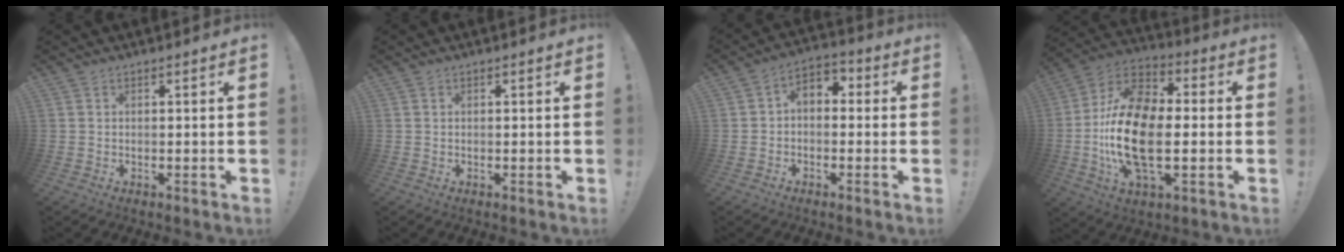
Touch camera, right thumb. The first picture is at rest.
{"total": 0.0}
{"total": 4.6, "force": [-1.2, 3.5, 2.7], "torque": [-0.037, 0.014, -0.020]}
{"total": 20.8, "force": [-2.6, 11.3, 17.2], "torque": [-0.340, 0.014, -0.041]}